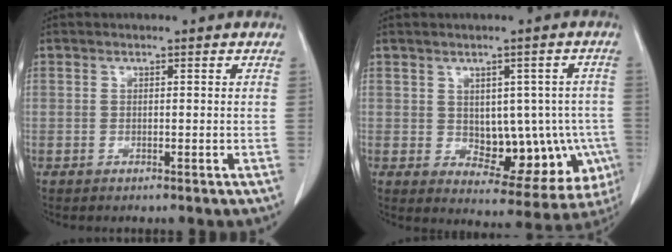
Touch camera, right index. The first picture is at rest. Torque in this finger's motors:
{"motor_torque": [0.32, 0.03, 0.14, 0.03]}